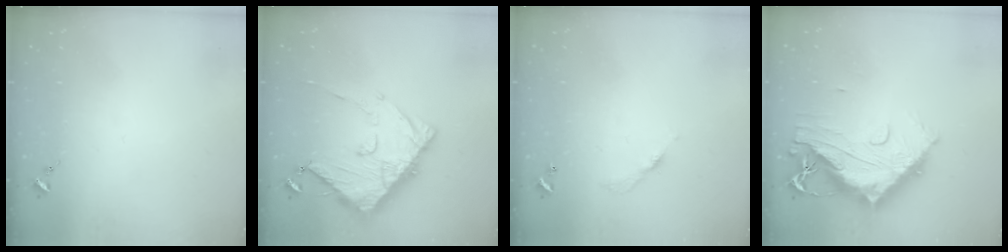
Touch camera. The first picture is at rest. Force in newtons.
{"total": 14.1, "press": 14.0, "slide": 1.6}
{"total": 3.6, "press": 3.6, "slide": 0.2}
{"total": 16.4, "press": 16.3, "slide": 1.5}